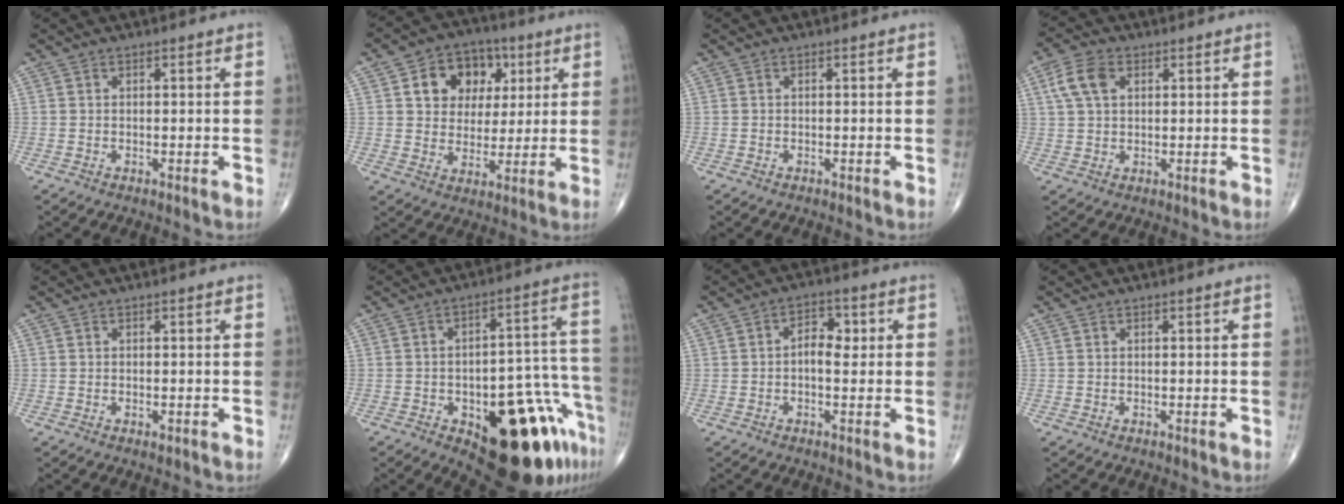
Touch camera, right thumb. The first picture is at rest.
{"total": 11.9, "force": [4.0, 9.4, 6.2], "torque": [-0.049, -0.003, 0.064]}
{"total": 0.0}
{"total": 6.3, "force": [2.1, 4.0, 4.4], "torque": [-0.087, 0.009, 0.040]}
{"total": 0.6, "force": [-0.2, 0.2, 0.5], "torque": [-0.005, -0.002, -0.002]}
{"total": 22.6, "force": [-11.0, 8.7, 17.7], "torque": [-0.159, 0.077, -0.137]}
{"total": 4.8, "force": [0.2, 2.9, 3.8], "torque": [-0.042, 0.013, -0.002]}
{"total": 0.0}